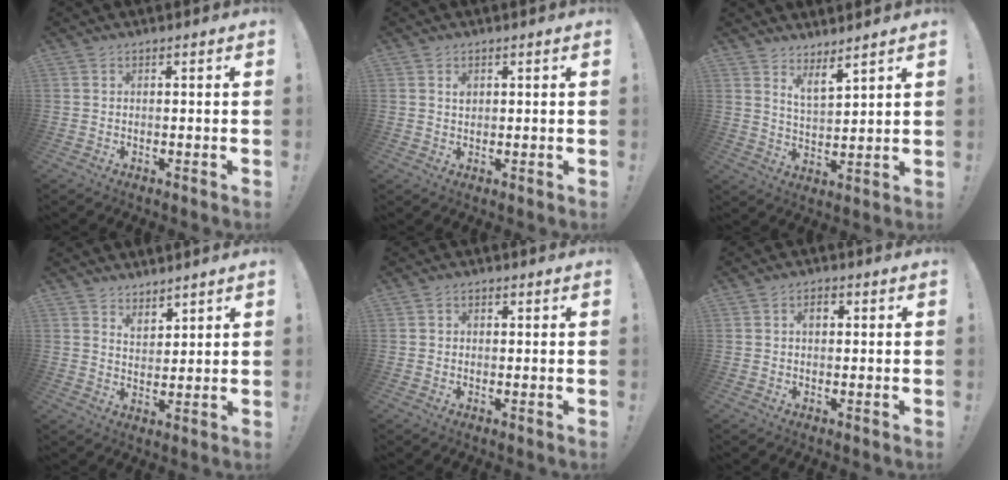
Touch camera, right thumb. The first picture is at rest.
{"total": 1.6, "force": [0.8, 1.2, 0.8], "torque": [-0.004, -0.001, 0.012]}
{"total": 6.0, "force": [5.3, 0.9, 2.6], "torque": [-0.051, -0.034, 0.095]}
{"total": 4.6, "force": [4.2, 2.0, 0.0], "torque": [-0.003, -0.030, 0.079]}
{"total": 1.5, "force": [-0.1, 1.3, 0.6], "torque": [-0.003, 0.002, -0.005]}
{"total": 2.5, "force": [0.3, 1.6, 1.9], "torque": [-0.026, 0.004, 0.001]}